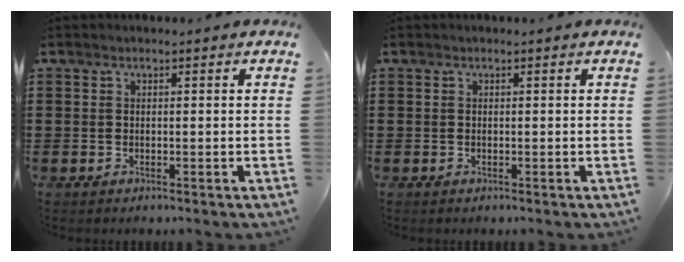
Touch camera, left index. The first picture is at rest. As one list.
[{"total": 0.0}]